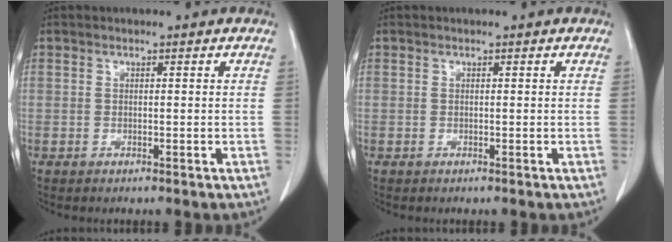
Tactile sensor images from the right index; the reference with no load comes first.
{"total": 0.0}